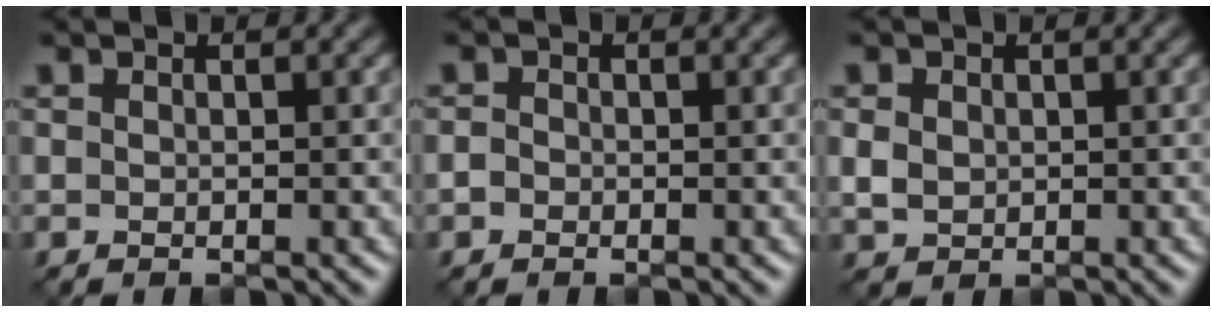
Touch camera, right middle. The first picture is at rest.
{"total": 0.8, "force": [-0.4, 0.7, 0.3], "torque": [-0.004, -0.001, -0.010]}
{"total": 1.8, "force": [0.2, 1.5, 0.9], "torque": [-0.021, -0.002, 0.004]}